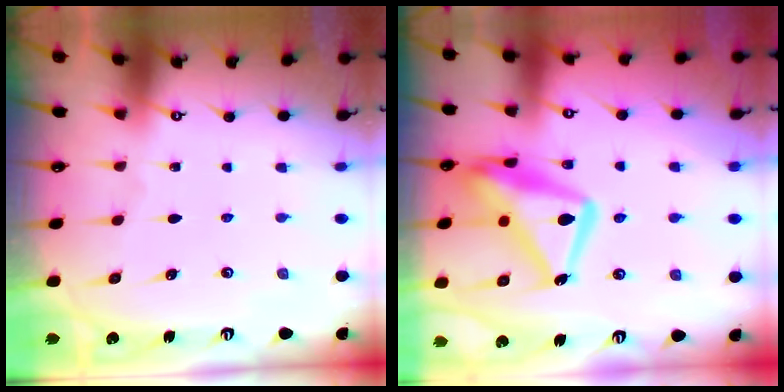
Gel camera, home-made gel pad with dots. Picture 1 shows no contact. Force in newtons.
{"total": 18.9, "press": 18.8, "slide": 1.8}